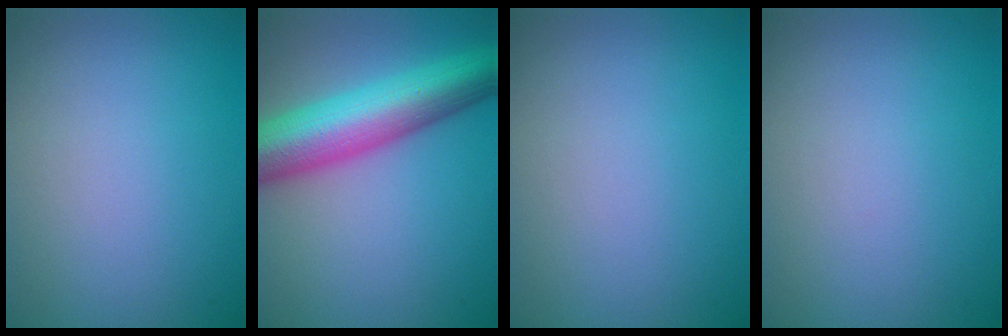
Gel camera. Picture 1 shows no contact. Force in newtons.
{"total": 10.4, "press": 10.4, "slide": 0.3}
{"total": 0.0}
{"total": 0.0}